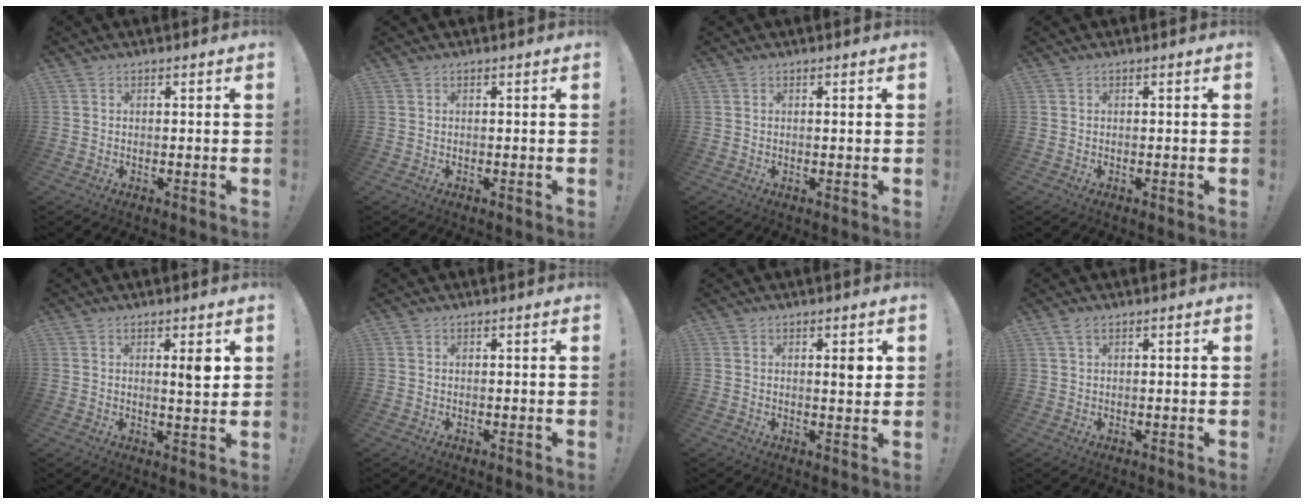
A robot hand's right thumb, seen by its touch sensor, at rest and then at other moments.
{"total": 0.0}
{"total": 0.5, "force": [0.3, 0.0, 0.4], "torque": [-0.010, 0.000, 0.006]}
{"total": 0.0}
{"total": 4.9, "force": [1.8, 0.8, 4.5], "torque": [-0.060, -0.012, 0.021]}
{"total": 0.0}
{"total": 3.8, "force": [1.4, 1.1, 3.4], "torque": [-0.038, -0.009, 0.015]}
{"total": 2.4, "force": [1.4, 1.0, 1.7], "torque": [-0.034, 0.001, 0.026]}